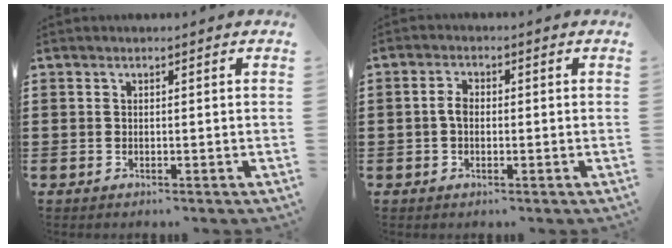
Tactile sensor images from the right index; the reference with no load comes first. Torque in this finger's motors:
{"motor_torque": [0.25, 0.19, 0.23, 0.07]}